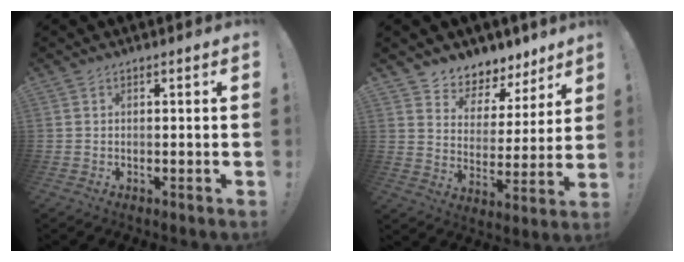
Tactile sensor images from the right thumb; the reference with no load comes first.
{"total": 7.3, "force": [5.7, 4.4, 1.1], "torque": [-0.020, -0.060, 0.108]}